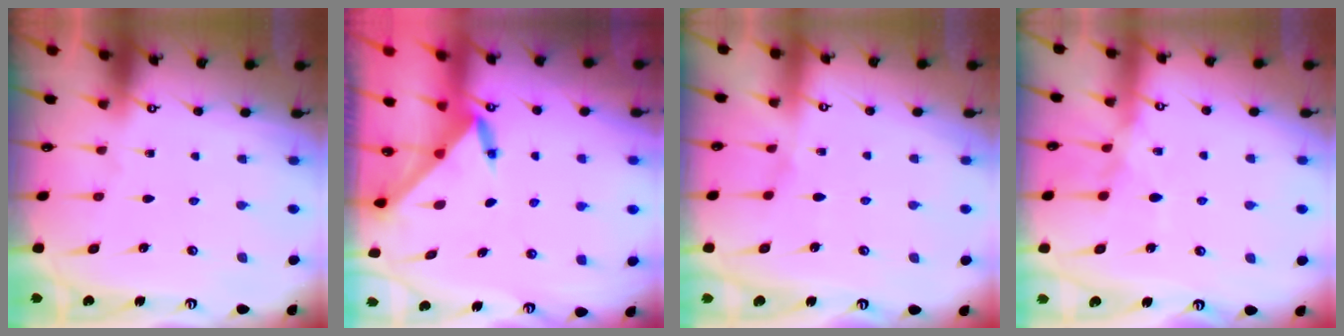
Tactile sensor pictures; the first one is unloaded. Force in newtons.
{"total": 3.4, "press": 3.4, "slide": 0.4}
{"total": 3.1, "press": 3.0, "slide": 0.5}
{"total": 9.8, "press": 9.7, "slide": 0.8}